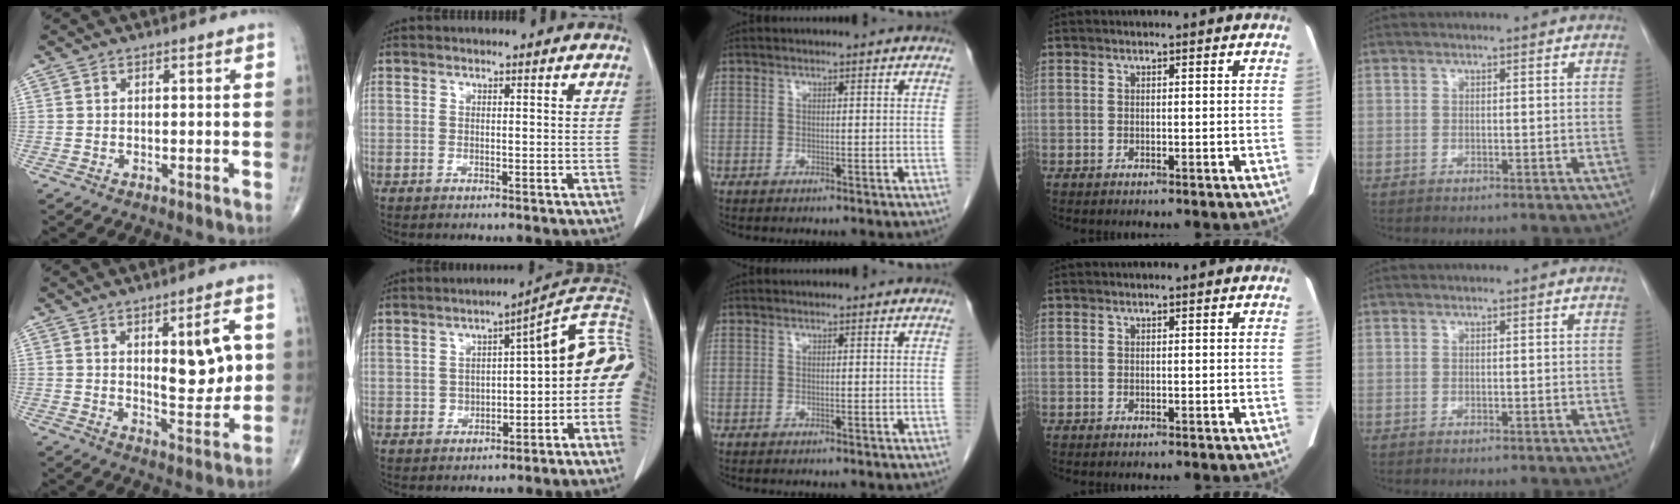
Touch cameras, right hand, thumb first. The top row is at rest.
{"thumb": {"total": 10.8, "force": [2.4, 3.9, 9.8], "torque": [-0.119, -0.023, 0.041]}, "index": {"total": 11.5, "force": [-2.0, 5.1, 10.1], "torque": [-0.126, 0.051, -0.025]}}